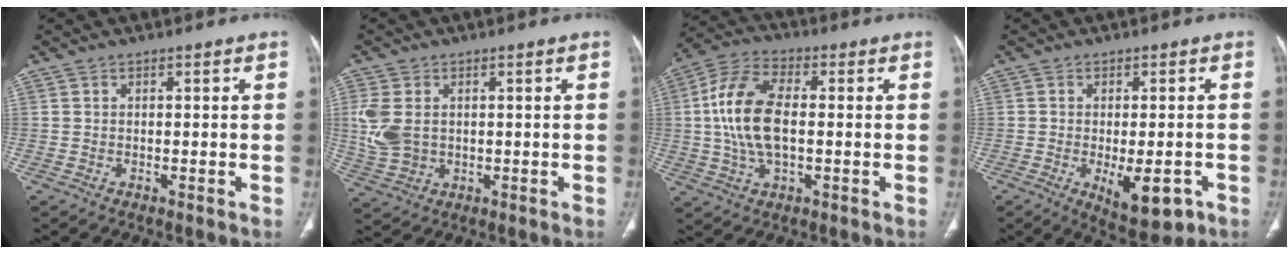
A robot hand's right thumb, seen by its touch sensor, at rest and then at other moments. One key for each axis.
{"total": 7.8, "fx": 1.0, "fy": 5.7, "fz": 5.2, "tx": -0.119, "ty": -0.001, "tz": 0.032}
{"total": 13.8, "fx": 0.3, "fy": 7.2, "fz": 11.7, "tx": -0.240, "ty": 0.019, "tz": 0.002}
{"total": 9.5, "fx": -3.5, "fy": 4.1, "fz": 7.8, "tx": -0.101, "ty": -0.004, "tz": -0.037}